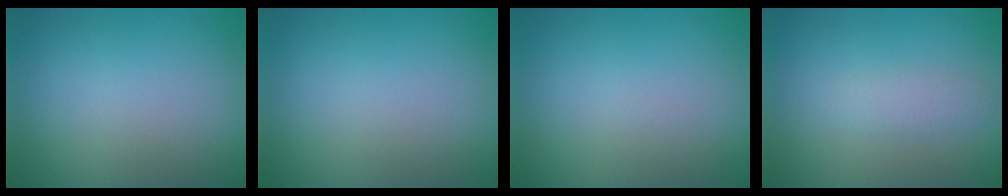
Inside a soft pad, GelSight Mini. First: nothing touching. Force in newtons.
{"total": 0.0}
{"total": 0.0}
{"total": 1.4, "press": 1.4, "slide": 0.0}